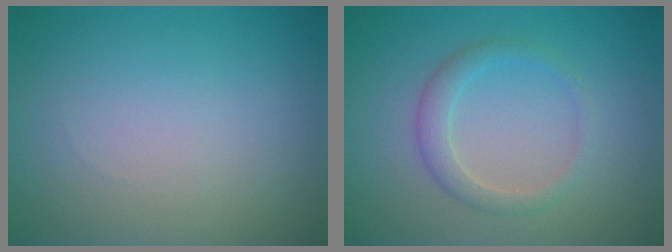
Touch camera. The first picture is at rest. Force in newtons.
{"total": 2.2, "press": 2.2, "slide": 0.1}